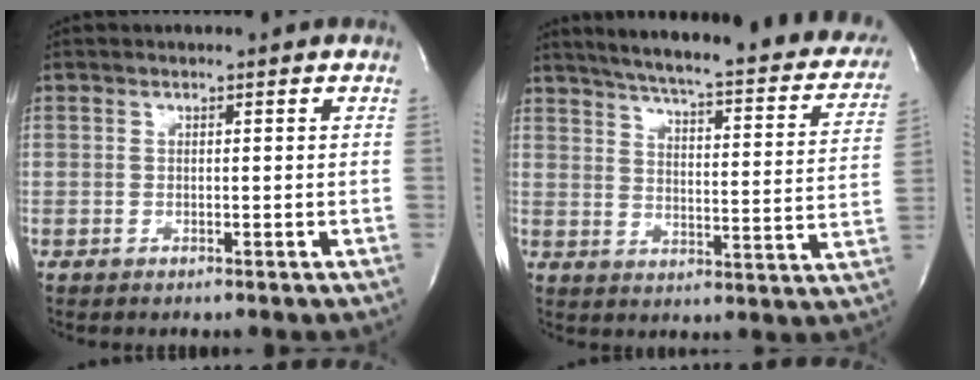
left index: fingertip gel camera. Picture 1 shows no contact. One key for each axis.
{"total": 28.5, "fx": 23.9, "fy": 5.0, "fz": 14.7, "tx": -0.214, "ty": -0.041, "tz": 0.282}